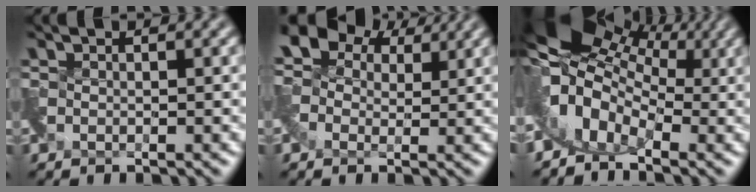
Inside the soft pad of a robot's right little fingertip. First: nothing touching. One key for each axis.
{"total": 6.5, "fx": 1.9, "fy": 4.8, "fz": 3.9, "tx": -0.085, "ty": 0.035, "tz": 0.022}
{"total": 7.8, "fx": 0.2, "fy": 5.3, "fz": 5.8, "tx": -0.092, "ty": 0.013, "tz": -0.010}